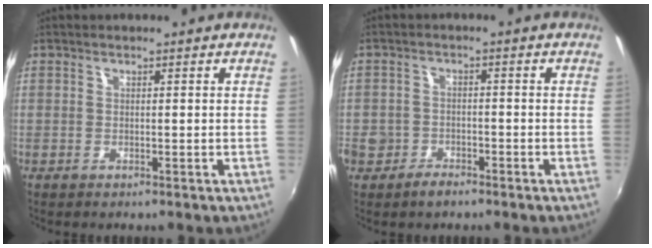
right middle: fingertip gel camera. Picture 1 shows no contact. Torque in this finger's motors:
{"motor_torque": [0.21, -0.24, 0.03, 0.02]}